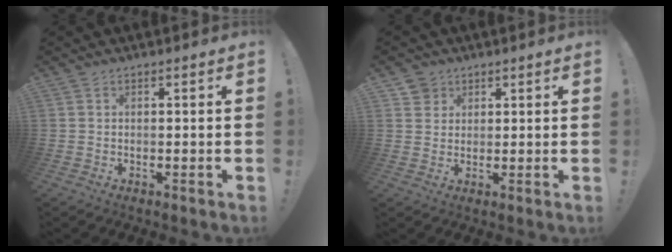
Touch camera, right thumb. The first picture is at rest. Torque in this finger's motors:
{"motor_torque": [-0.28, 0.47, 0.10, -0.08, -0.04]}